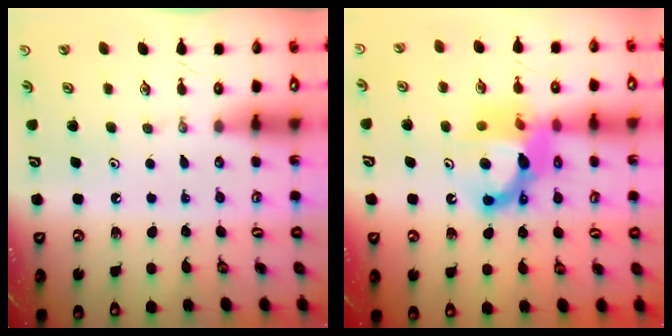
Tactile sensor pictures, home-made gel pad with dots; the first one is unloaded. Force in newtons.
{"total": 12.0, "press": 12.0, "slide": 1.1}